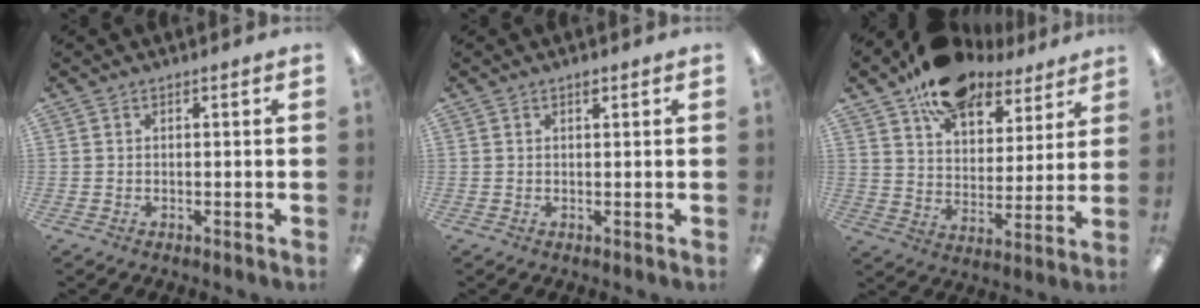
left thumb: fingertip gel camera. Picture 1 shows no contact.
{"total": 1.0, "force": [0.7, 0.3, 0.6], "torque": [-0.007, -0.002, 0.011]}
{"total": 15.5, "force": [11.3, 8.5, 6.4], "torque": [-0.103, -0.065, 0.207]}